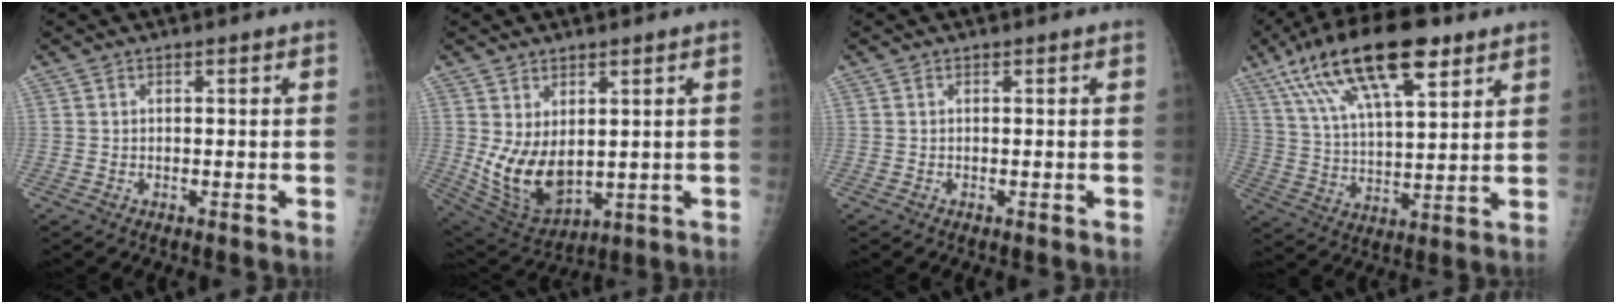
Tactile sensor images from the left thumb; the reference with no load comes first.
{"total": 10.6, "force": [1.3, 6.3, 8.5], "torque": [-0.138, -0.026, 0.049]}
{"total": 0.0}
{"total": 20.6, "force": [11.4, 7.3, 15.4], "torque": [-0.261, -0.014, 0.204]}